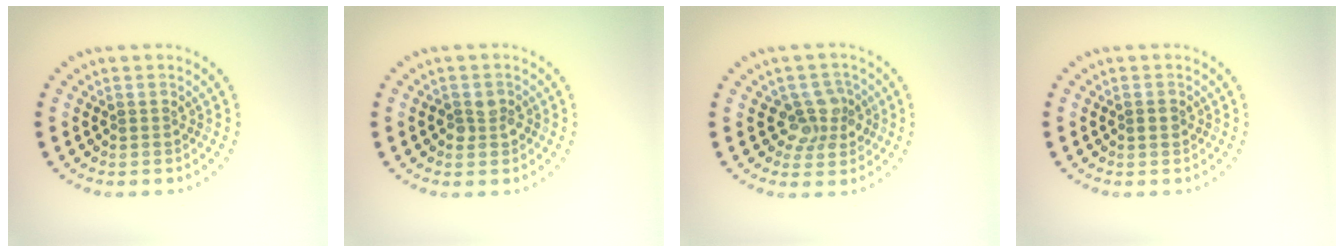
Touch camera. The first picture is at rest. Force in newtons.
{"total": 1.4, "press": 1.4, "slide": 0.4}
{"total": 2.9, "press": 2.7, "slide": 1.0}
{"total": 1.1, "press": 1.0, "slide": 0.3}